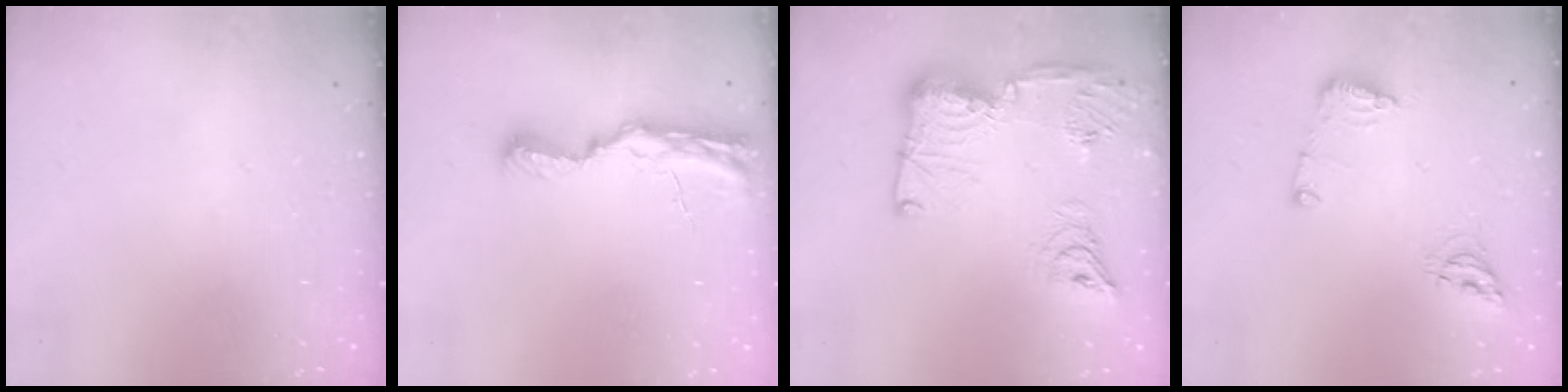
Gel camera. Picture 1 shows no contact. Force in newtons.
{"total": 10.5, "press": 9.6, "slide": 4.3}
{"total": 21.8, "press": 20.6, "slide": 6.9}
{"total": 9.0, "press": 8.9, "slide": 0.9}